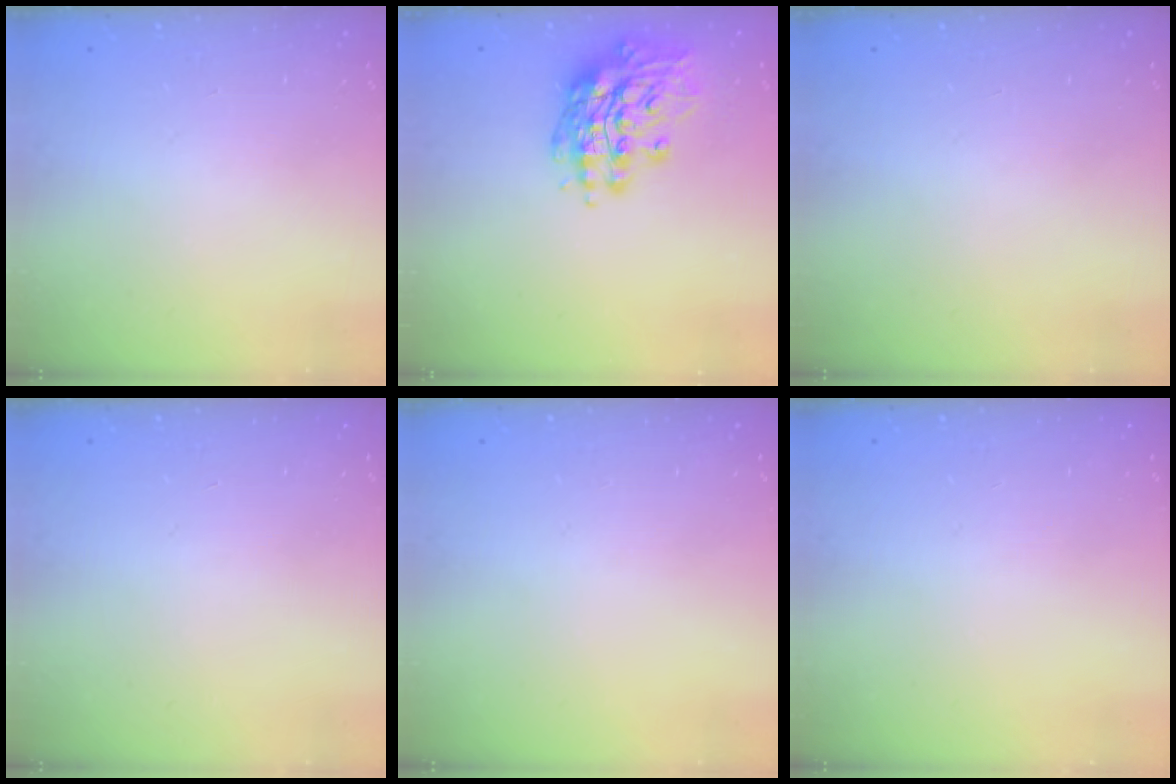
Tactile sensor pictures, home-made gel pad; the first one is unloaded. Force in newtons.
{"total": 15.6, "press": 15.3, "slide": 3.5}
{"total": 0.0}
{"total": 0.0}
{"total": 0.0}
{"total": 0.0}